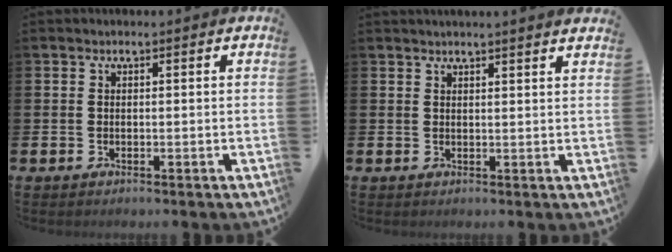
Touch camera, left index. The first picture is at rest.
{"total": 1.9, "force": [1.8, -0.4, 0.0], "torque": [0.008, -0.012, 0.032]}